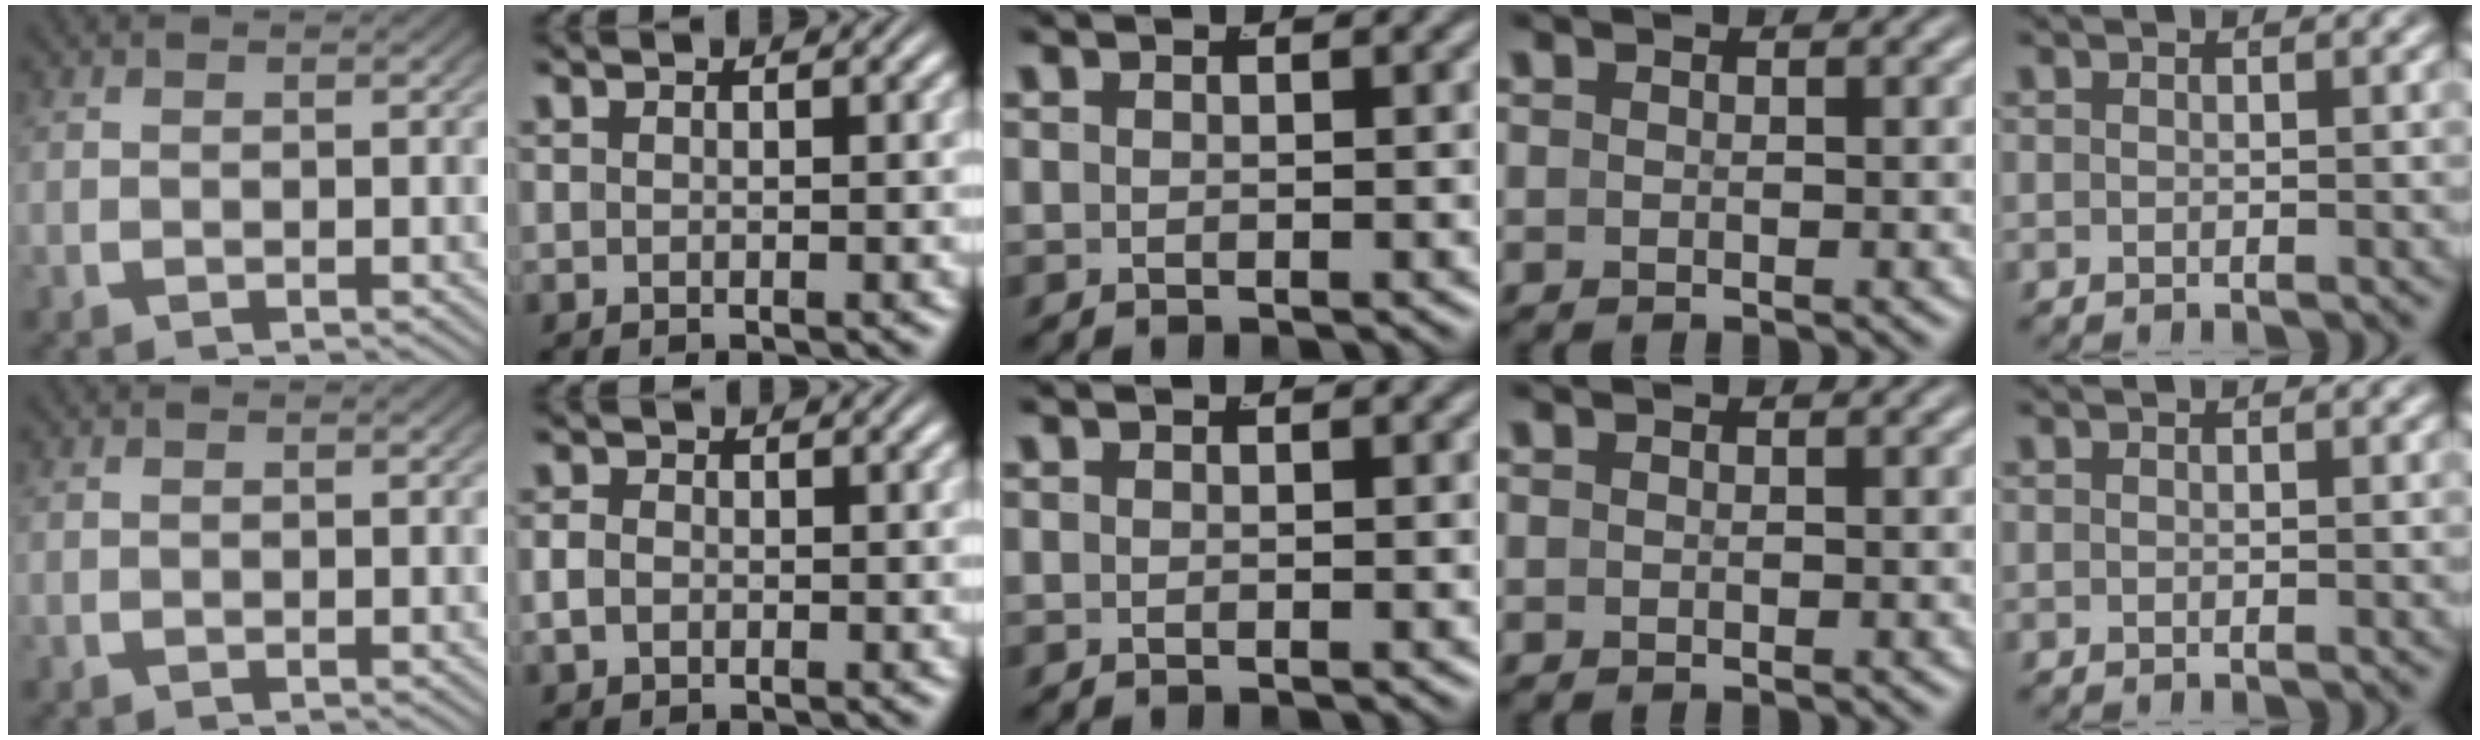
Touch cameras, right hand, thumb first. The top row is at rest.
{"index": {"total": 1.6, "force": [-0.4, 1.3, 0.8], "torque": [-0.024, -0.006, -0.005]}}